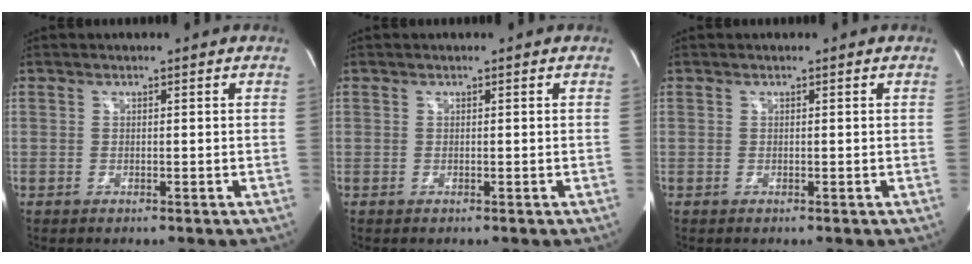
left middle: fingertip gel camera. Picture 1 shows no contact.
{"total": 0.0}
{"total": 0.0}